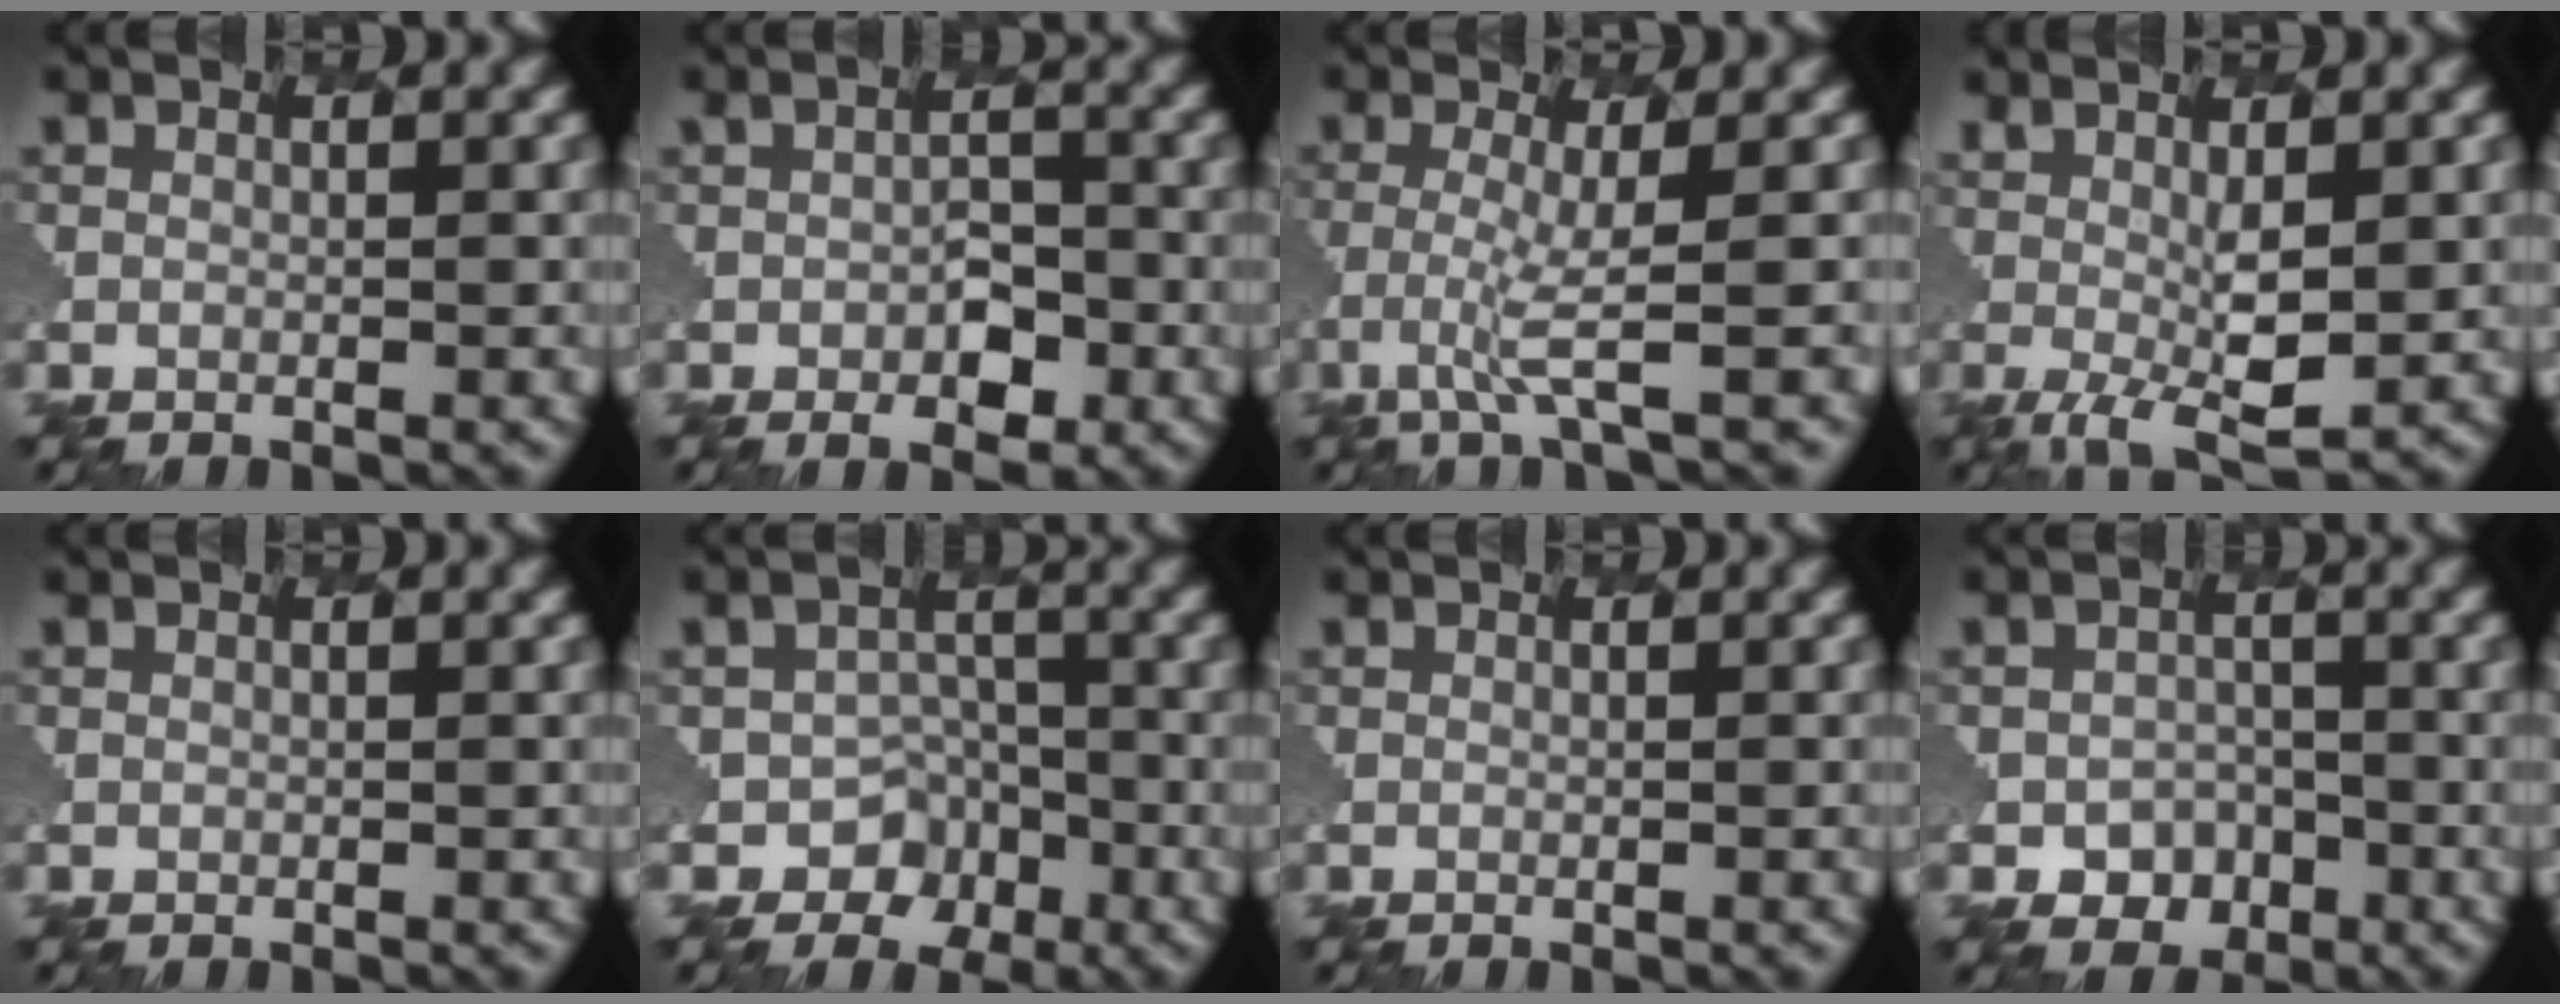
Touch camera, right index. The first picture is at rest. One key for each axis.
{"total": 2.5, "fx": -1.3, "fy": 1.4, "fz": 1.7, "tx": -0.037, "ty": -0.001, "tz": -0.018}
{"total": 2.5, "fx": -0.9, "fy": -0.2, "fz": 2.3, "tx": -0.066, "ty": -0.004, "tz": -0.025}
{"total": 3.9, "fx": 0.2, "fy": 0.9, "fz": 3.8, "tx": -0.081, "ty": -0.007, "tz": 0.008}
{"total": 0.0}
{"total": 4.3, "fx": -2.8, "fy": 3.3, "fz": 0.4, "tx": 0.010, "ty": 0.005, "tz": -0.038}
{"total": 0.0}
{"total": 3.0, "fx": -2.0, "fy": 2.2, "fz": 0.3, "tx": -0.010, "ty": -0.005, "tz": -0.027}